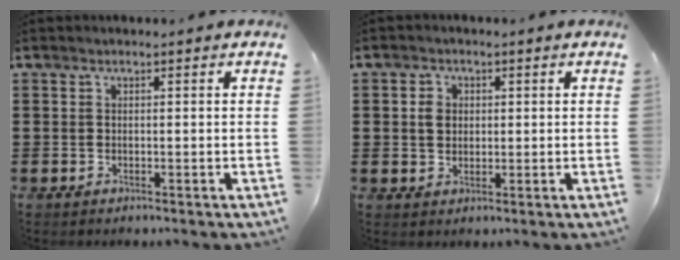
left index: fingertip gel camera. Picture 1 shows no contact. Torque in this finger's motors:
{"motor_torque": [0.58, 0.48, 0.06, 0.05]}